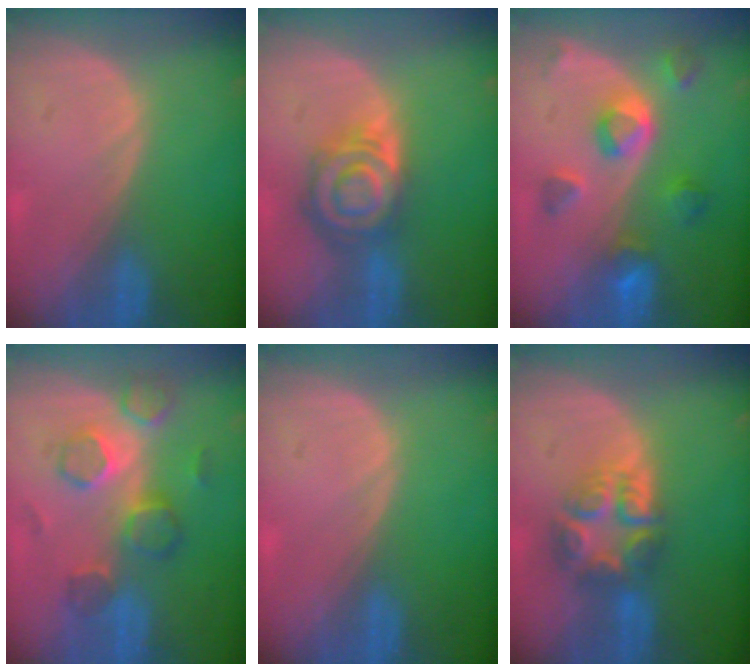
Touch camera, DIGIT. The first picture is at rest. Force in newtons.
{"total": 8.0, "press": 7.1, "slide": 3.8}
{"total": 7.8, "press": 7.0, "slide": 3.5}
{"total": 7.8, "press": 7.5, "slide": 2.1}
{"total": 0.0}
{"total": 7.6, "press": 6.7, "slide": 3.7}